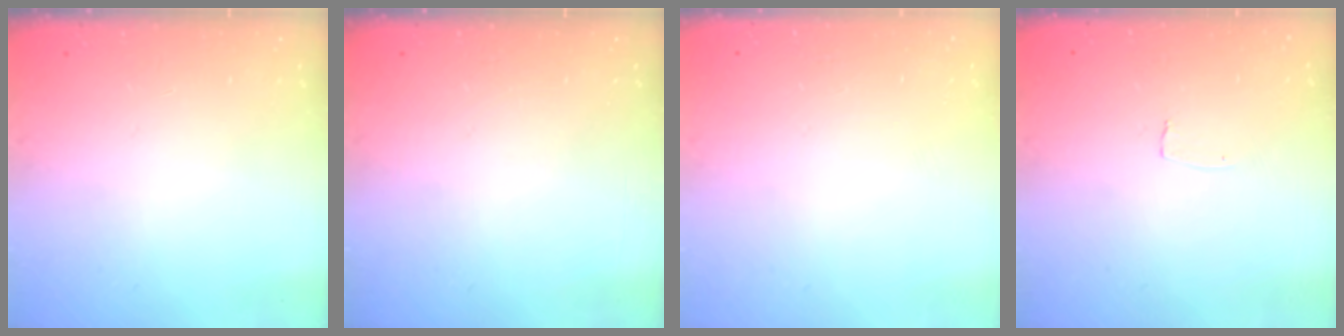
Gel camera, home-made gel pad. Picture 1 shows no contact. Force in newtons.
{"total": 0.0}
{"total": 0.0}
{"total": 3.0, "press": 3.0, "slide": 0.2}